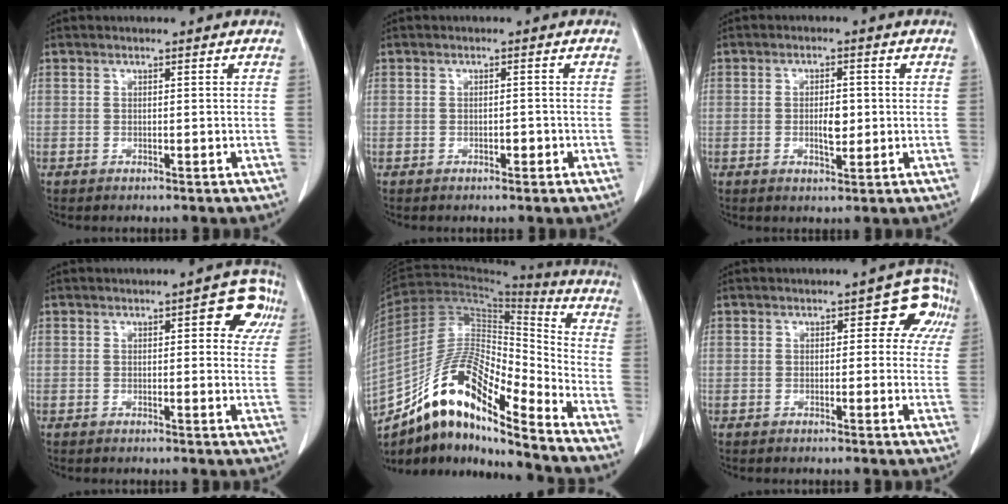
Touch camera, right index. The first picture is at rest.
{"total": 1.2, "force": [-0.5, 0.7, 0.9], "torque": [-0.014, 0.002, -0.005]}
{"total": 3.7, "force": [-0.3, 1.5, 3.3], "torque": [-0.055, 0.000, 0.000]}
{"total": 5.8, "force": [2.2, 2.2, 4.9], "torque": [-0.040, 0.013, 0.017]}
{"total": 17.2, "force": [-12.5, 3.2, 11.3], "torque": [-0.207, 0.027, -0.223]}
{"total": 6.1, "force": [1.6, 3.5, 4.8], "torque": [-0.032, 0.029, 0.013]}